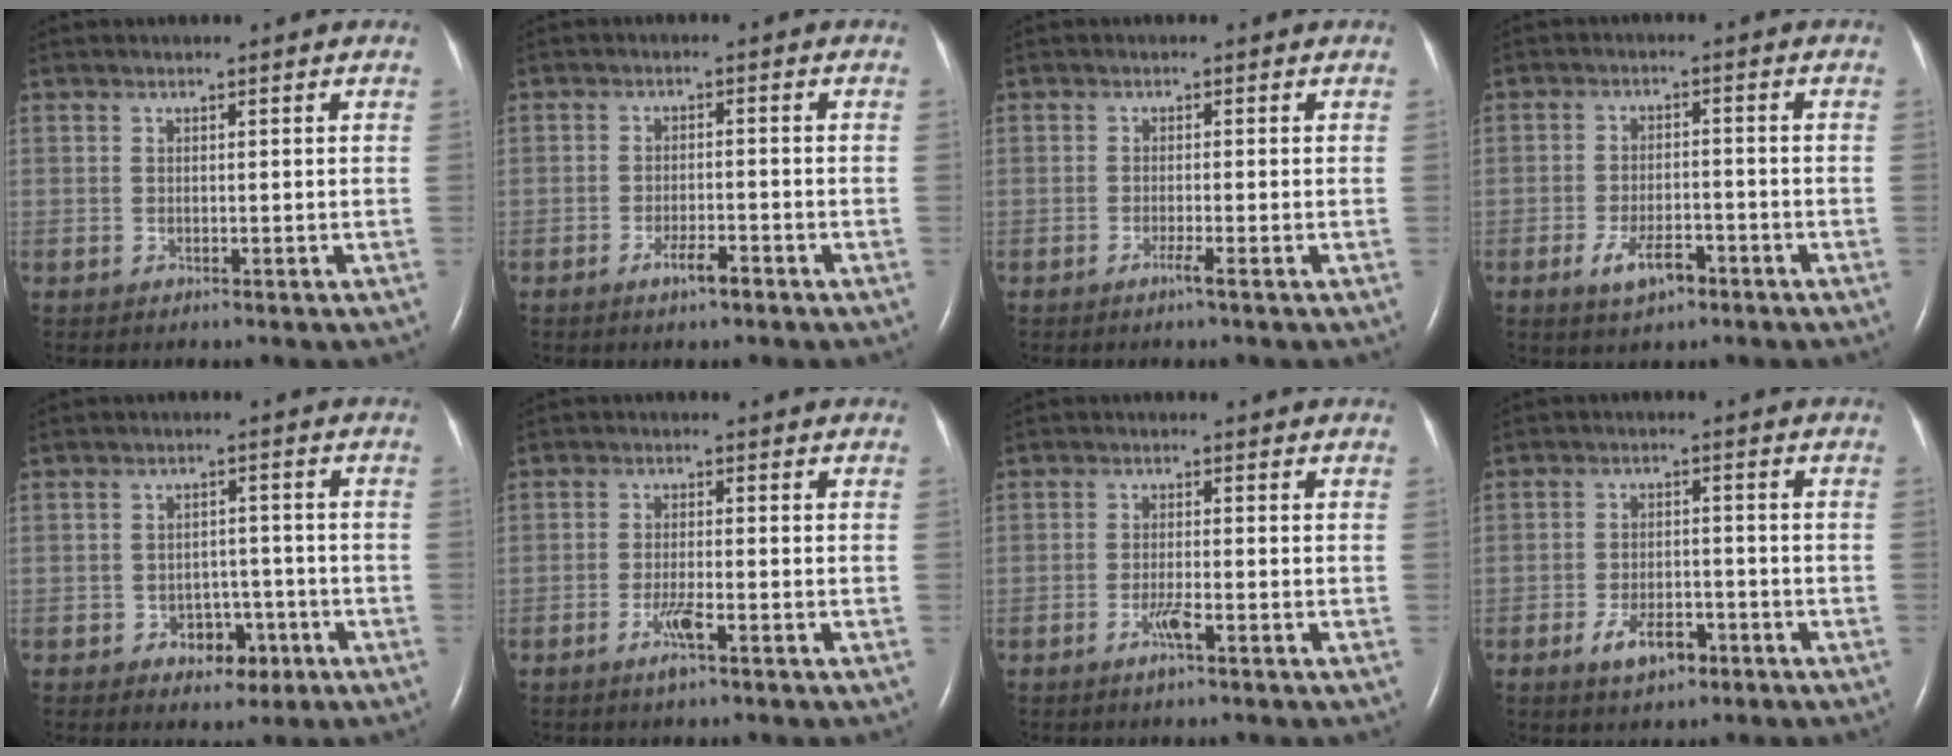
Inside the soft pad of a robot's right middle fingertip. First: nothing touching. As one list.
[{"total": 3.0, "force": [-2.0, 0.5, 2.2], "torque": [-0.041, 0.000, -0.035]}, {"total": 1.4, "force": [-0.8, -0.3, 1.0], "torque": [-0.019, -0.001, -0.016]}, {"total": 5.2, "force": [-3.0, 2.1, 3.7], "torque": [-0.072, -0.002, -0.047]}, {"total": 4.7, "force": [-2.3, 3.2, 2.5], "torque": [-0.030, 0.013, -0.027]}, {"total": 3.1, "force": [-1.8, 0.1, 2.6], "torque": [-0.056, -0.005, -0.035]}, {"total": 2.6, "force": [-1.5, 0.0, 2.1], "torque": [-0.045, -0.004, -0.030]}, {"total": 5.5, "force": [-3.2, 2.6, 3.6], "torque": [-0.068, 0.000, -0.049]}]